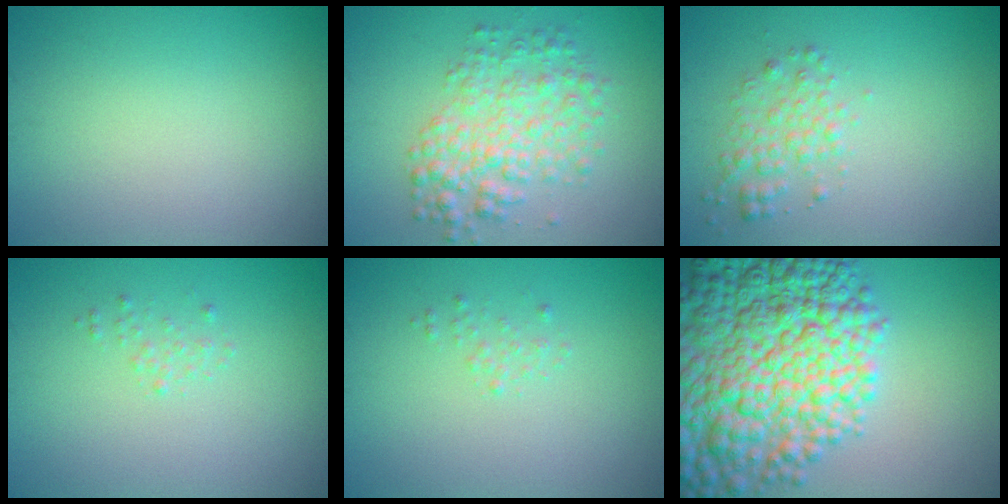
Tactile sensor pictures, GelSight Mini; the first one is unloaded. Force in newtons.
{"total": 4.6, "press": 4.6, "slide": 0.1}
{"total": 2.2, "press": 2.2, "slide": 0.1}
{"total": 0.7, "press": 0.7, "slide": 0.1}
{"total": 0.7, "press": 0.7, "slide": 0.1}
{"total": 13.6, "press": 13.6, "slide": 0.5}